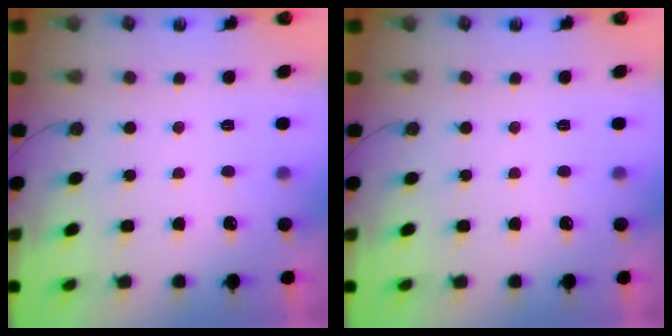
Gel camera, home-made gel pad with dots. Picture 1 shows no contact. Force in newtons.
{"total": 0.0}